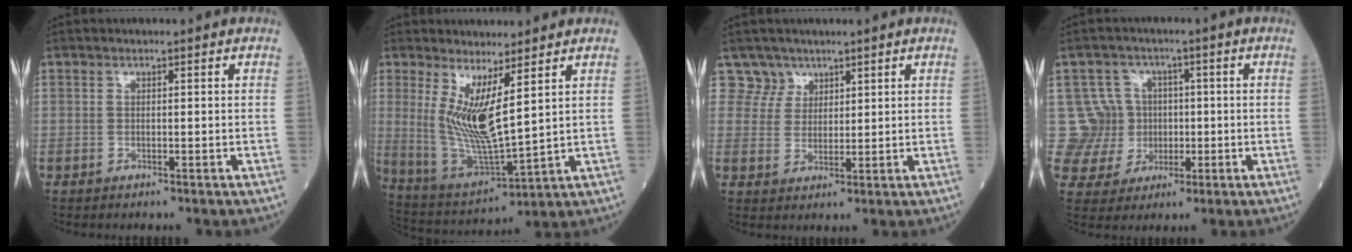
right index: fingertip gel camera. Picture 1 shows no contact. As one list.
[{"total": 10.1, "force": [3.5, 1.0, 9.4], "torque": [-0.201, -0.029, 0.079]}, {"total": 3.6, "force": [2.4, 2.5, -1.0], "torque": [0.030, -0.001, 0.042]}, {"total": 8.1, "force": [0.5, 8.1, 0.1], "torque": [-0.004, 0.026, 0.020]}]